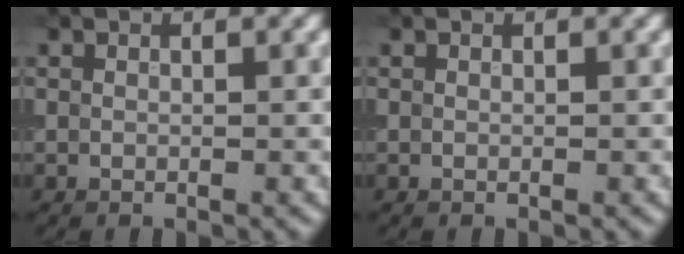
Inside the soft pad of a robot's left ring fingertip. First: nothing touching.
{"total": 0.0}